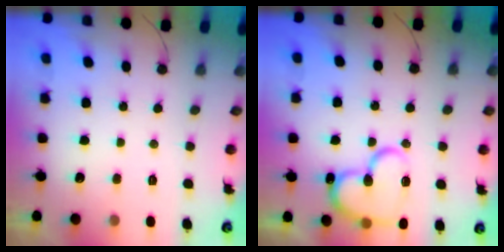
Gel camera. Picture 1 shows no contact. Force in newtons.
{"total": 17.9, "press": 17.8, "slide": 1.7}